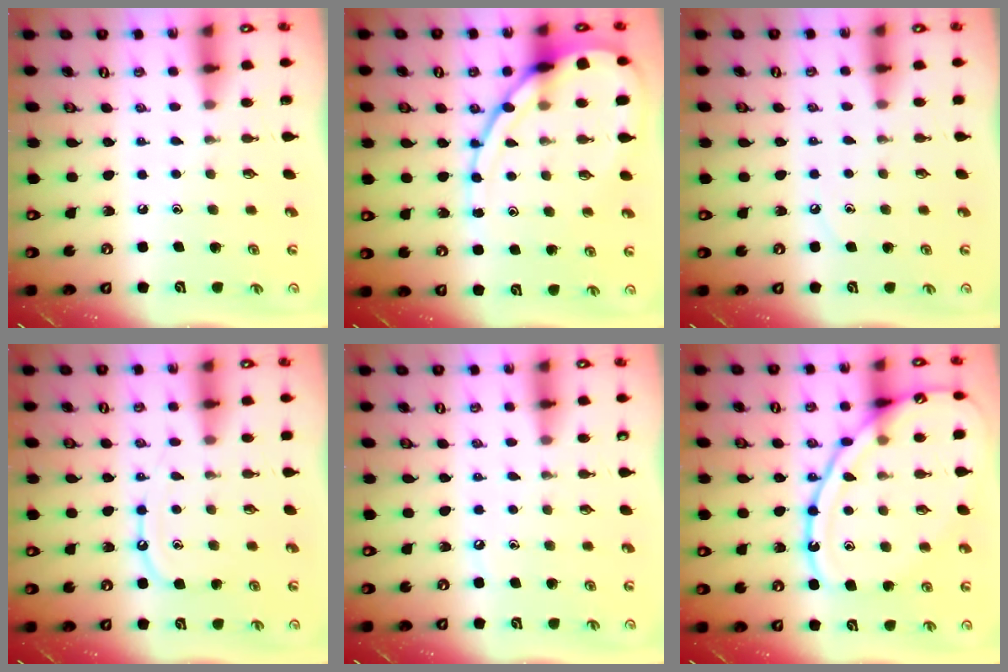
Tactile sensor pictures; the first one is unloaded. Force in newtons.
{"total": 15.0, "press": 14.9, "slide": 1.2}
{"total": 4.3, "press": 4.3, "slide": 0.6}
{"total": 9.4, "press": 9.3, "slide": 1.0}
{"total": 2.7, "press": 2.7, "slide": 0.3}
{"total": 16.7, "press": 16.7, "slide": 1.3}